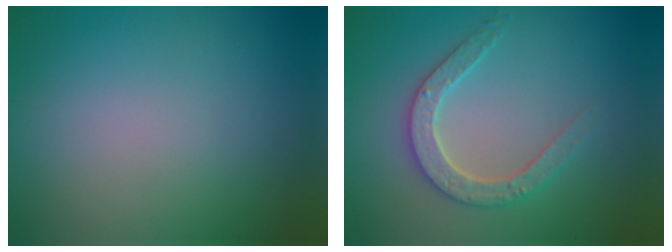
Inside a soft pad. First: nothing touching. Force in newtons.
{"total": 3.0, "press": 2.9, "slide": 0.6}